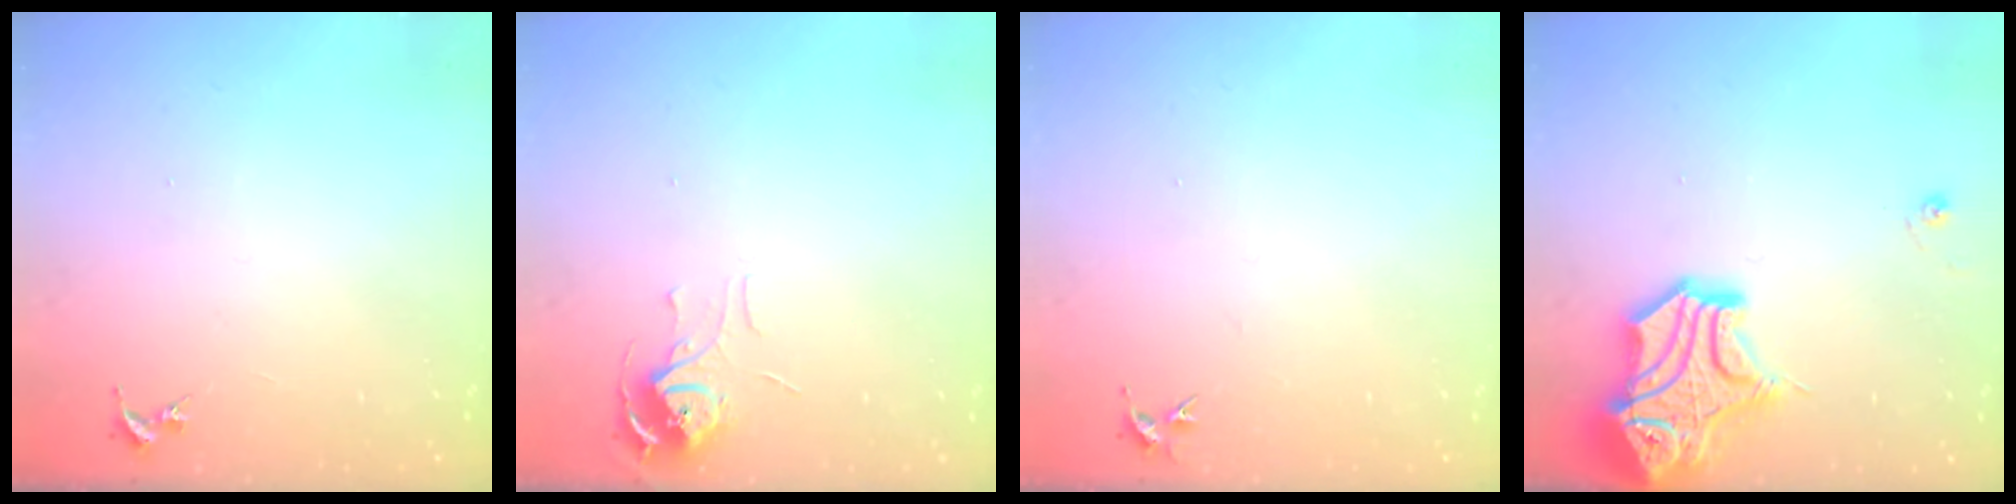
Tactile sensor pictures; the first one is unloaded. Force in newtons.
{"total": 6.2, "press": 6.1, "slide": 0.5}
{"total": 3.6, "press": 3.5, "slide": 0.4}
{"total": 17.1, "press": 16.9, "slide": 2.2}